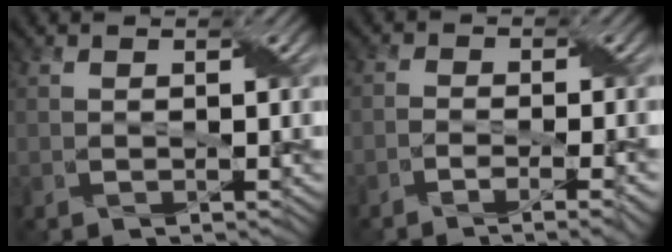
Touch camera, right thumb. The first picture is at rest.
{"total": 5.0, "force": [-3.3, 1.0, 3.6], "torque": [-0.061, 0.003, -0.046]}